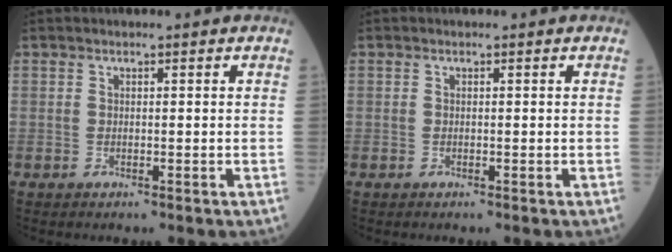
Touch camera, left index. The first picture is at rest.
{"total": 0.0}